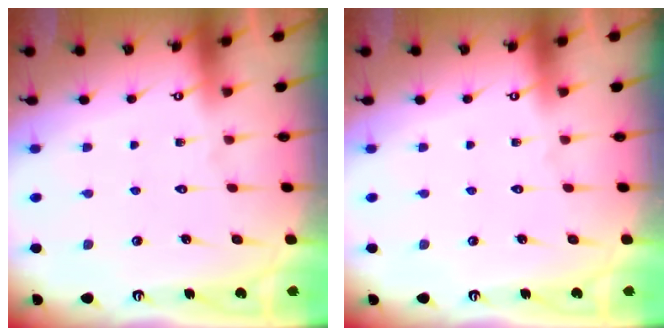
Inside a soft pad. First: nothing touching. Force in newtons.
{"total": 0.0}